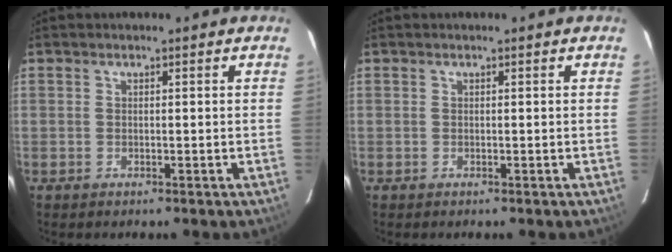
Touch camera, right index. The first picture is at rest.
{"total": 0.0}